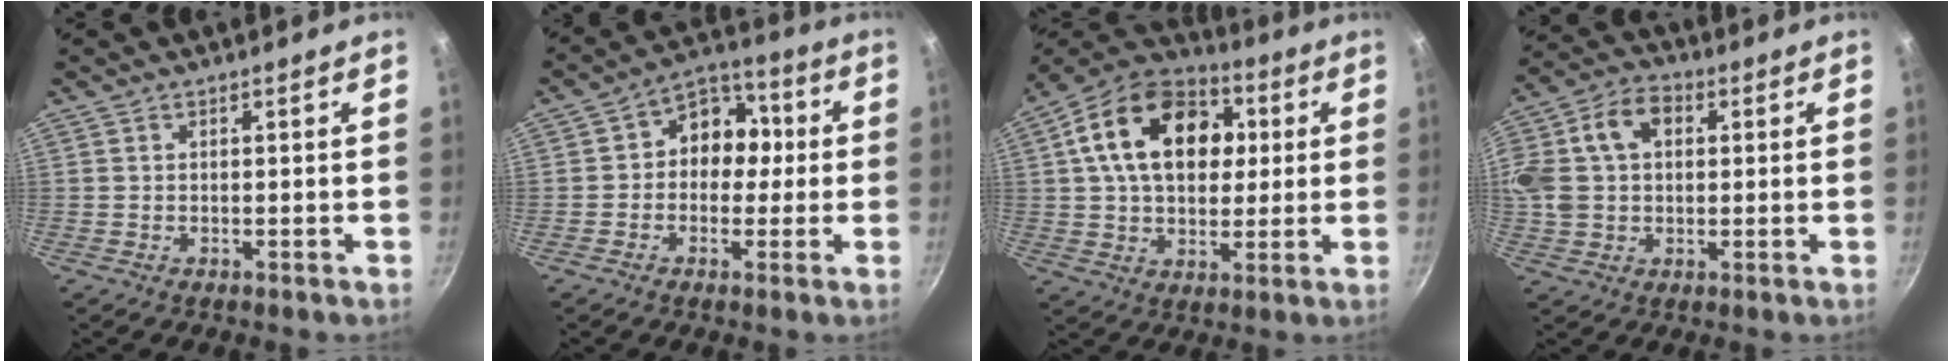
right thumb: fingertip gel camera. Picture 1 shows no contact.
{"total": 9.7, "force": [0.3, 8.0, 5.5], "torque": [-0.019, 0.026, -0.016]}
{"total": 21.2, "force": [4.7, 14.6, 14.6], "torque": [-0.214, 0.019, 0.064]}
{"total": 19.8, "force": [4.4, 14.8, 12.3], "torque": [-0.264, 0.041, 0.069]}